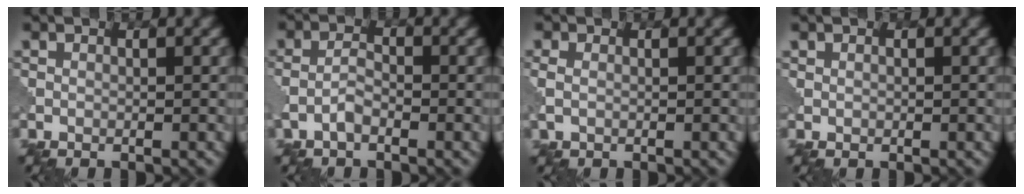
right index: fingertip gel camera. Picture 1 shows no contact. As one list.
[{"total": 1.8, "force": [-0.9, 0.8, 1.4], "torque": [-0.031, 0.005, -0.024]}, {"total": 1.5, "force": [0.1, 1.1, 1.0], "torque": [-0.024, -0.001, 0.004]}, {"total": 0.6, "force": [0.2, 0.6, 0.2], "torque": [0.001, -0.001, 0.006]}]